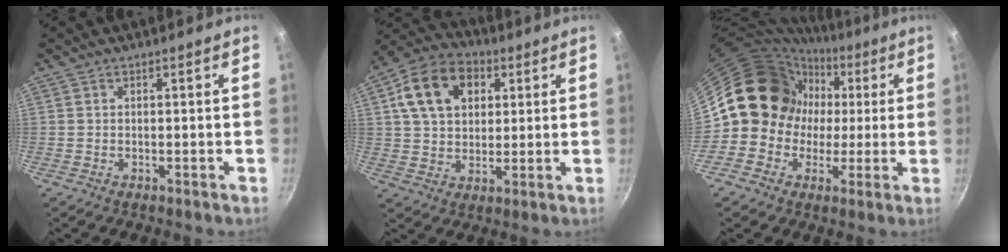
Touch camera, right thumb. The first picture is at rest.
{"total": 14.7, "force": [4.9, 10.6, 9.0], "torque": [-0.136, 0.009, 0.070]}
{"total": 13.9, "force": [1.1, 13.0, 4.8], "torque": [-0.019, 0.020, 0.004]}